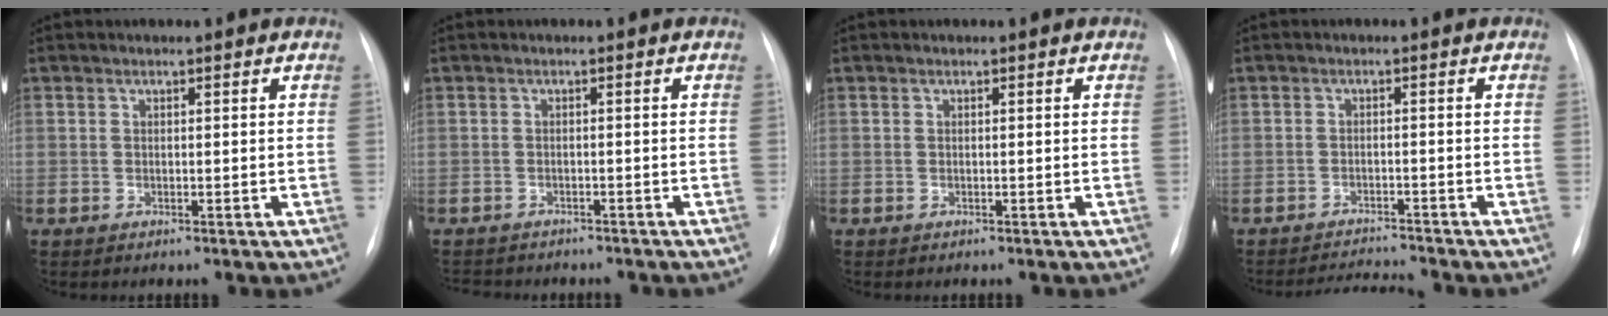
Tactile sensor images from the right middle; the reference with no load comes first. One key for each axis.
{"total": 7.1, "fx": -6.1, "fy": 2.6, "fz": 2.4, "tx": -0.039, "ty": 0.004, "tz": -0.075}
{"total": 0.0}
{"total": 3.9, "fx": -3.7, "fy": -1.3, "fz": -0.4, "tx": 0.000, "ty": -0.011, "tz": -0.060}